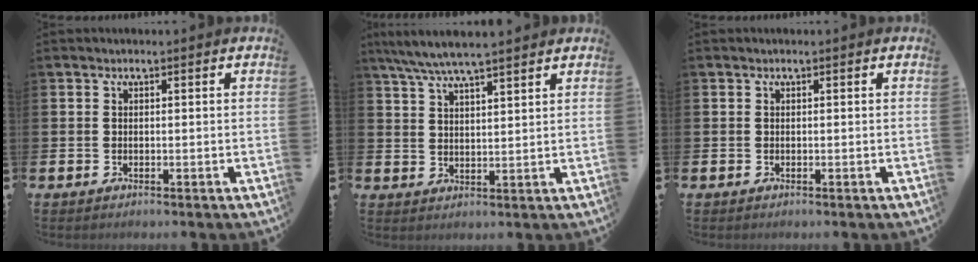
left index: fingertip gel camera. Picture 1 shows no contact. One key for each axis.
{"total": 6.1, "fx": 5.6, "fy": 0.3, "fz": 2.4, "tx": -0.067, "ty": -0.015, "tz": 0.102}
{"total": 0.0}